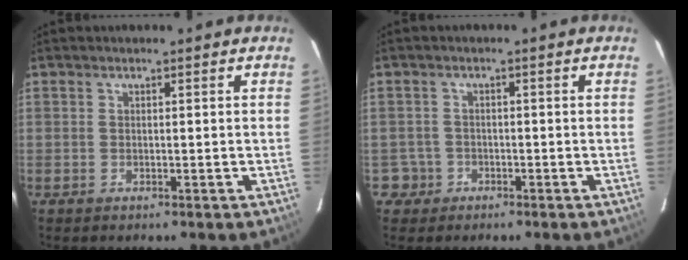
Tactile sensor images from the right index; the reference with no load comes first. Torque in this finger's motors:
{"motor_torque": [-0.17, 0.12, -0.77, -0.21]}